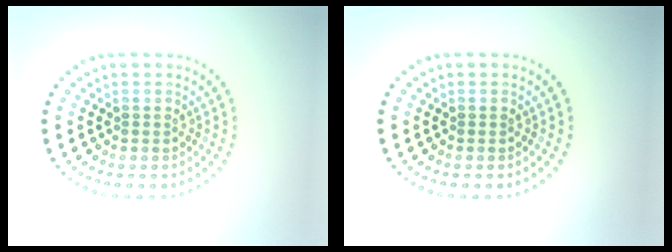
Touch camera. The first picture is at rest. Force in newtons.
{"total": 0.0}